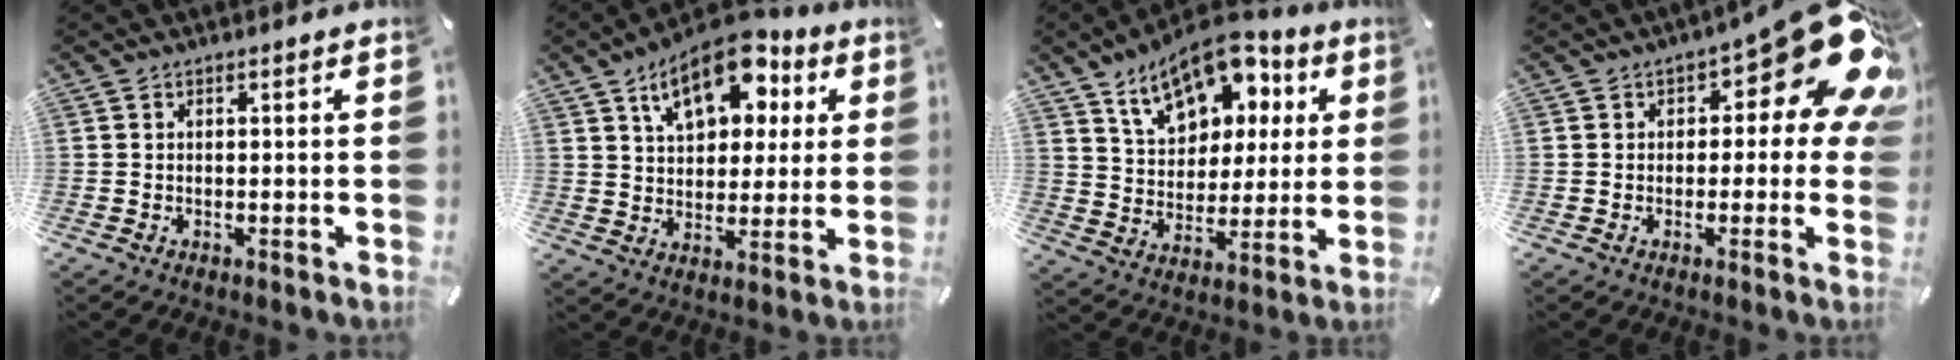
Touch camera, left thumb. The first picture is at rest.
{"total": 15.0, "force": [7.9, 9.2, 8.9], "torque": [-0.141, -0.023, 0.141]}
{"total": 15.0, "force": [9.3, 9.4, 7.1], "torque": [-0.116, -0.051, 0.167]}
{"total": 15.9, "force": [7.0, 6.9, 12.4], "torque": [-0.148, -0.054, 0.117]}